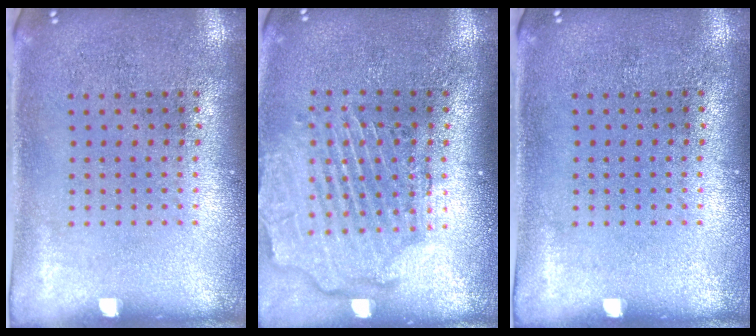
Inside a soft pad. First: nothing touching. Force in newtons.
{"total": 2.6, "press": 2.2, "slide": 1.4}
{"total": 0.0}